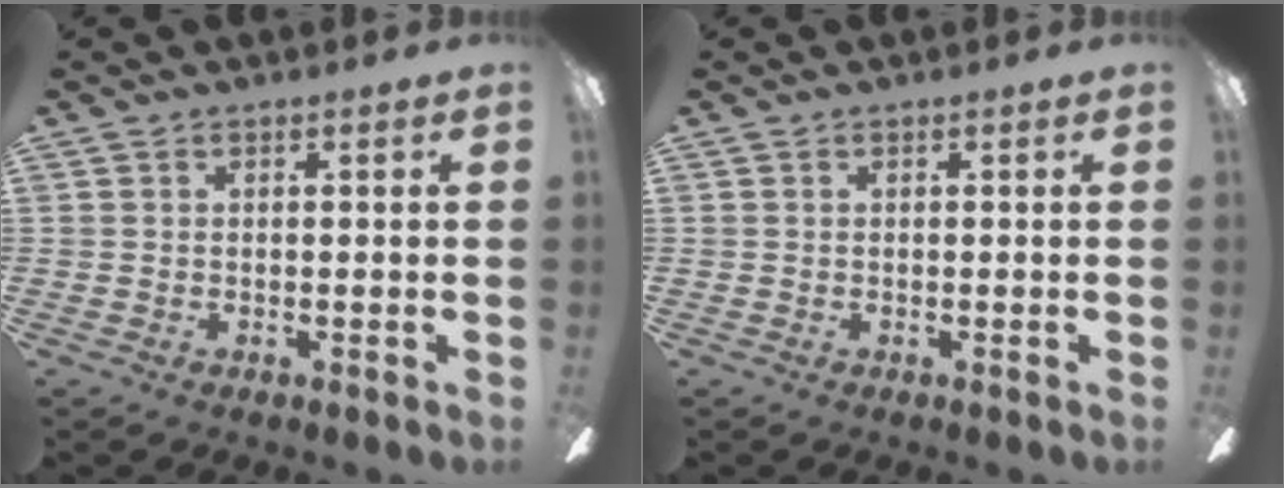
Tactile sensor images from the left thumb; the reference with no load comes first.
{"total": 0.0}